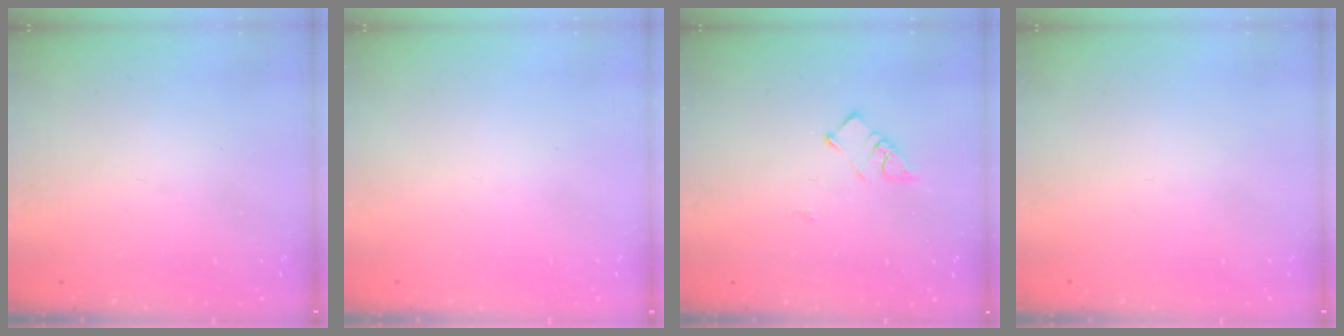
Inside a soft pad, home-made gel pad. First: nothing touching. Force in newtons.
{"total": 1.7, "press": 1.7, "slide": 0.1}
{"total": 4.3, "press": 4.3, "slide": 0.1}
{"total": 1.5, "press": 1.5, "slide": 0.1}